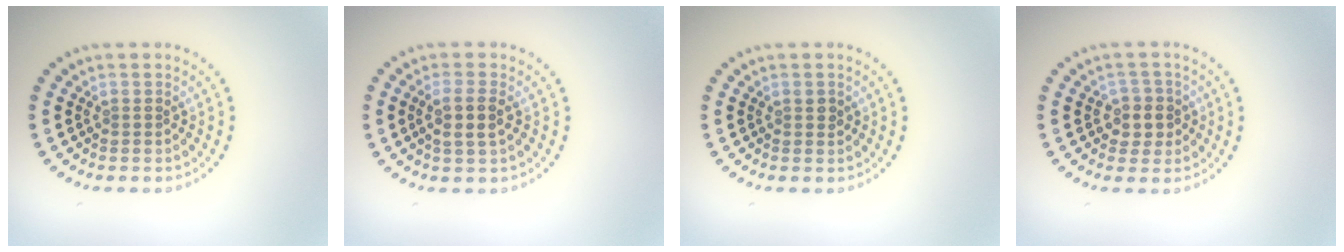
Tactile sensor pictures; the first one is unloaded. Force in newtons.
{"total": 2.5, "press": 2.2, "slide": 1.1}
{"total": 0.8, "press": 0.8, "slide": 0.2}
{"total": 2.1, "press": 2.0, "slide": 0.8}